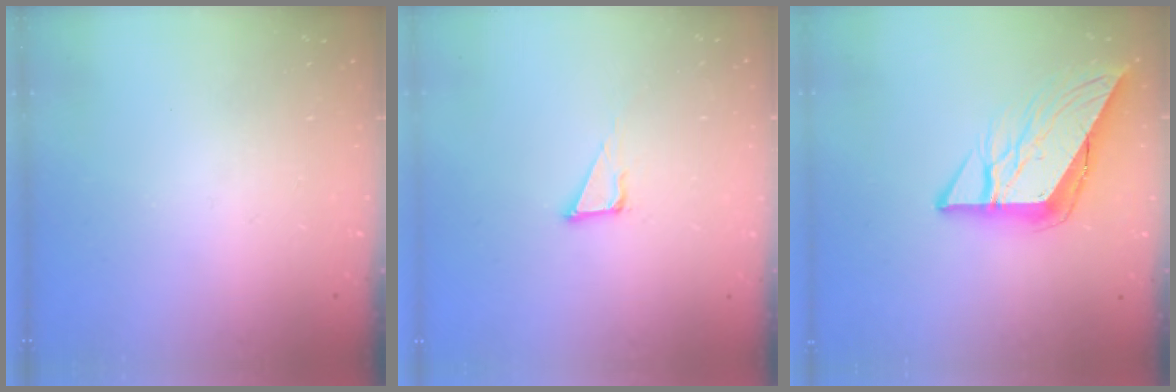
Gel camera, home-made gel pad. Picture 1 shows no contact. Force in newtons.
{"total": 3.9, "press": 3.9, "slide": 0.2}
{"total": 11.6, "press": 11.5, "slide": 1.4}